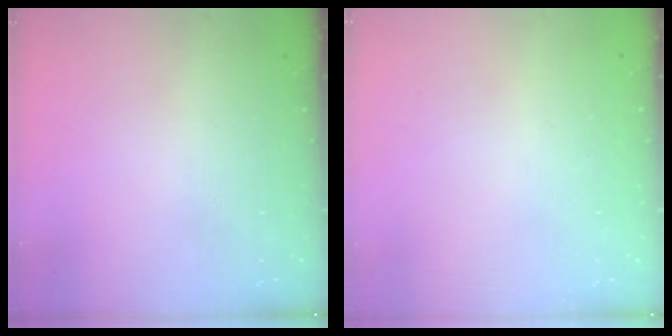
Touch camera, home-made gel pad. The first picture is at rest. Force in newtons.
{"total": 2.6, "press": 2.6, "slide": 0.2}